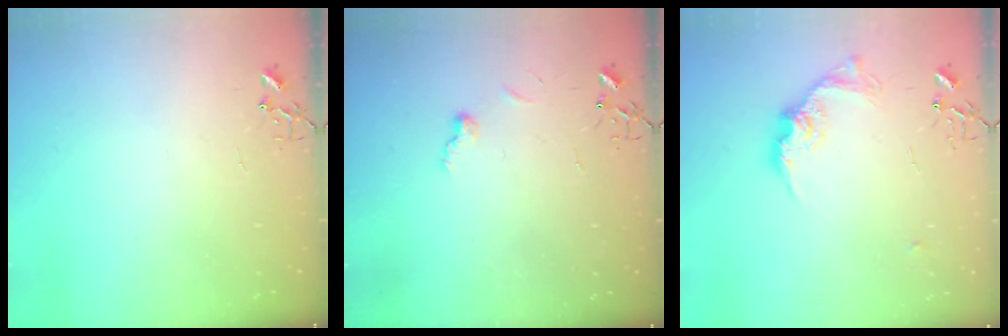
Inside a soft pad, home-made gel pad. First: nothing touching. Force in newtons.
{"total": 5.5, "press": 5.5, "slide": 0.6}
{"total": 13.4, "press": 13.3, "slide": 0.8}